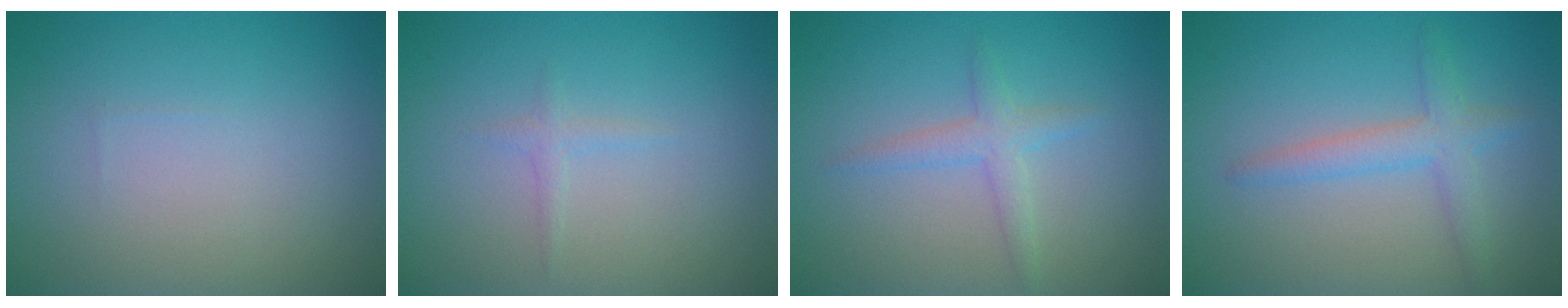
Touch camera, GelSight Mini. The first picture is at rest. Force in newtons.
{"total": 0.8, "press": 0.8, "slide": 0.1}
{"total": 1.9, "press": 1.9, "slide": 0.1}
{"total": 2.6, "press": 2.6, "slide": 0.1}